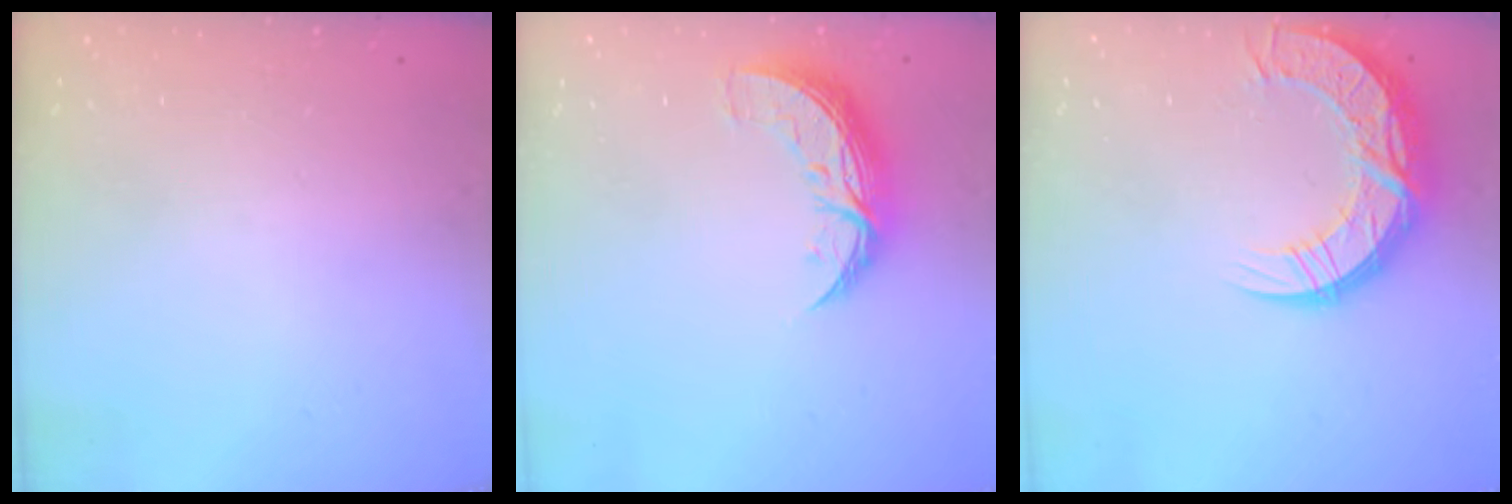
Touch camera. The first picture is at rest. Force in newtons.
{"total": 9.3, "press": 9.3, "slide": 0.5}
{"total": 15.3, "press": 15.3, "slide": 1.0}